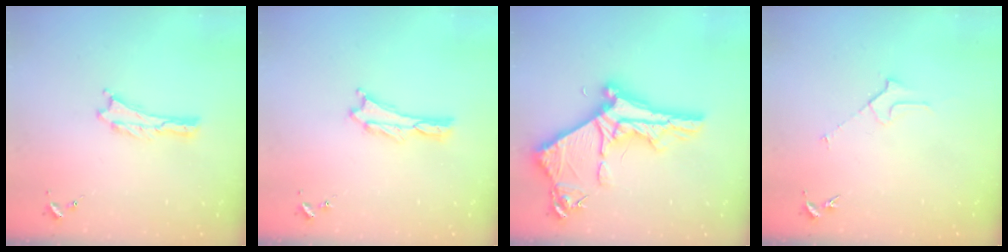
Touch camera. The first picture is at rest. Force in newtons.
{"total": 0.5, "press": 0.5, "slide": 0.2}
{"total": 10.5, "press": 10.4, "slide": 1.1}
{"total": 2.3, "press": 2.3, "slide": 0.2}